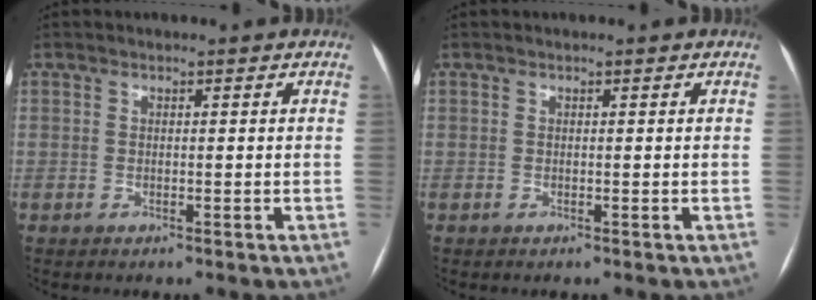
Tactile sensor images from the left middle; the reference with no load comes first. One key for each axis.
{"total": 0.0}